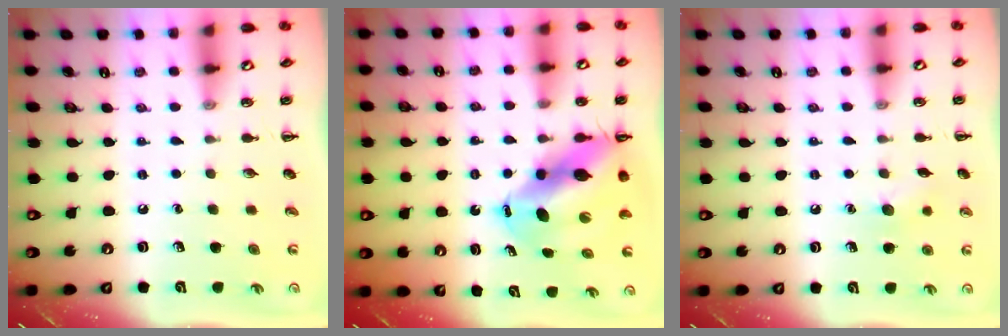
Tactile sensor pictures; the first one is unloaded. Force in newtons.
{"total": 13.7, "press": 13.1, "slide": 3.9}
{"total": 6.6, "press": 6.4, "slide": 1.5}